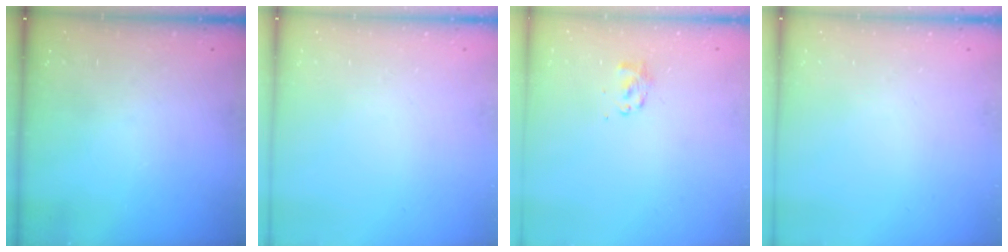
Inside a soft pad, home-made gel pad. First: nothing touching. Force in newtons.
{"total": 0.0}
{"total": 2.8, "press": 2.7, "slide": 0.8}
{"total": 0.0}